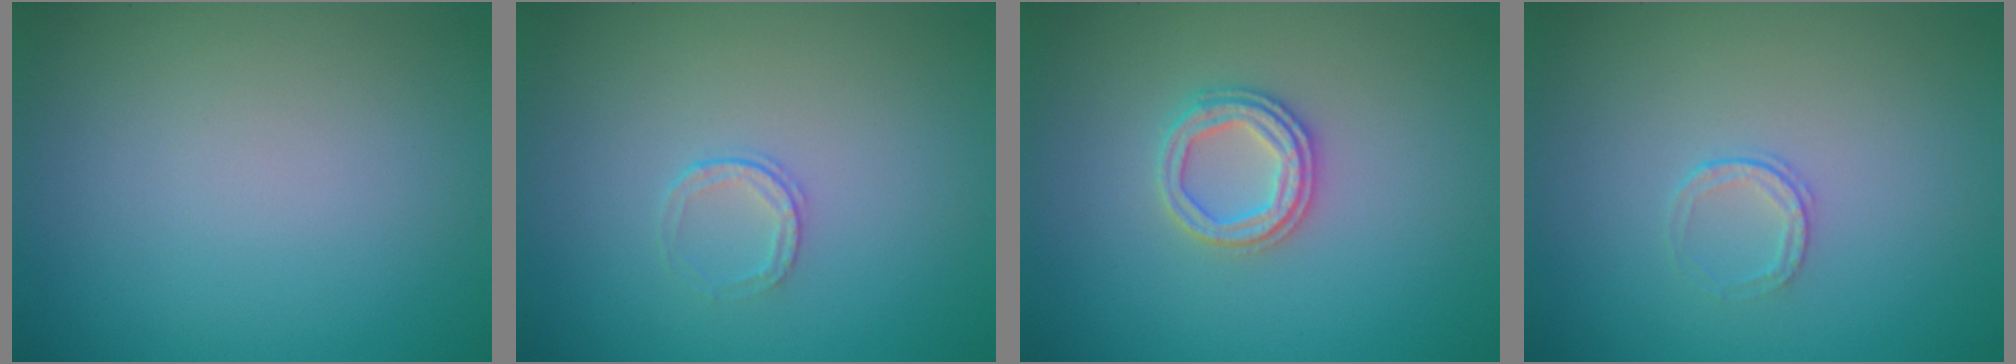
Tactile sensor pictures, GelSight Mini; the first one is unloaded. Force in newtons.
{"total": 1.0, "press": 0.7, "slide": 0.7}
{"total": 2.5, "press": 2.4, "slide": 0.6}
{"total": 1.0, "press": 0.7, "slide": 0.7}